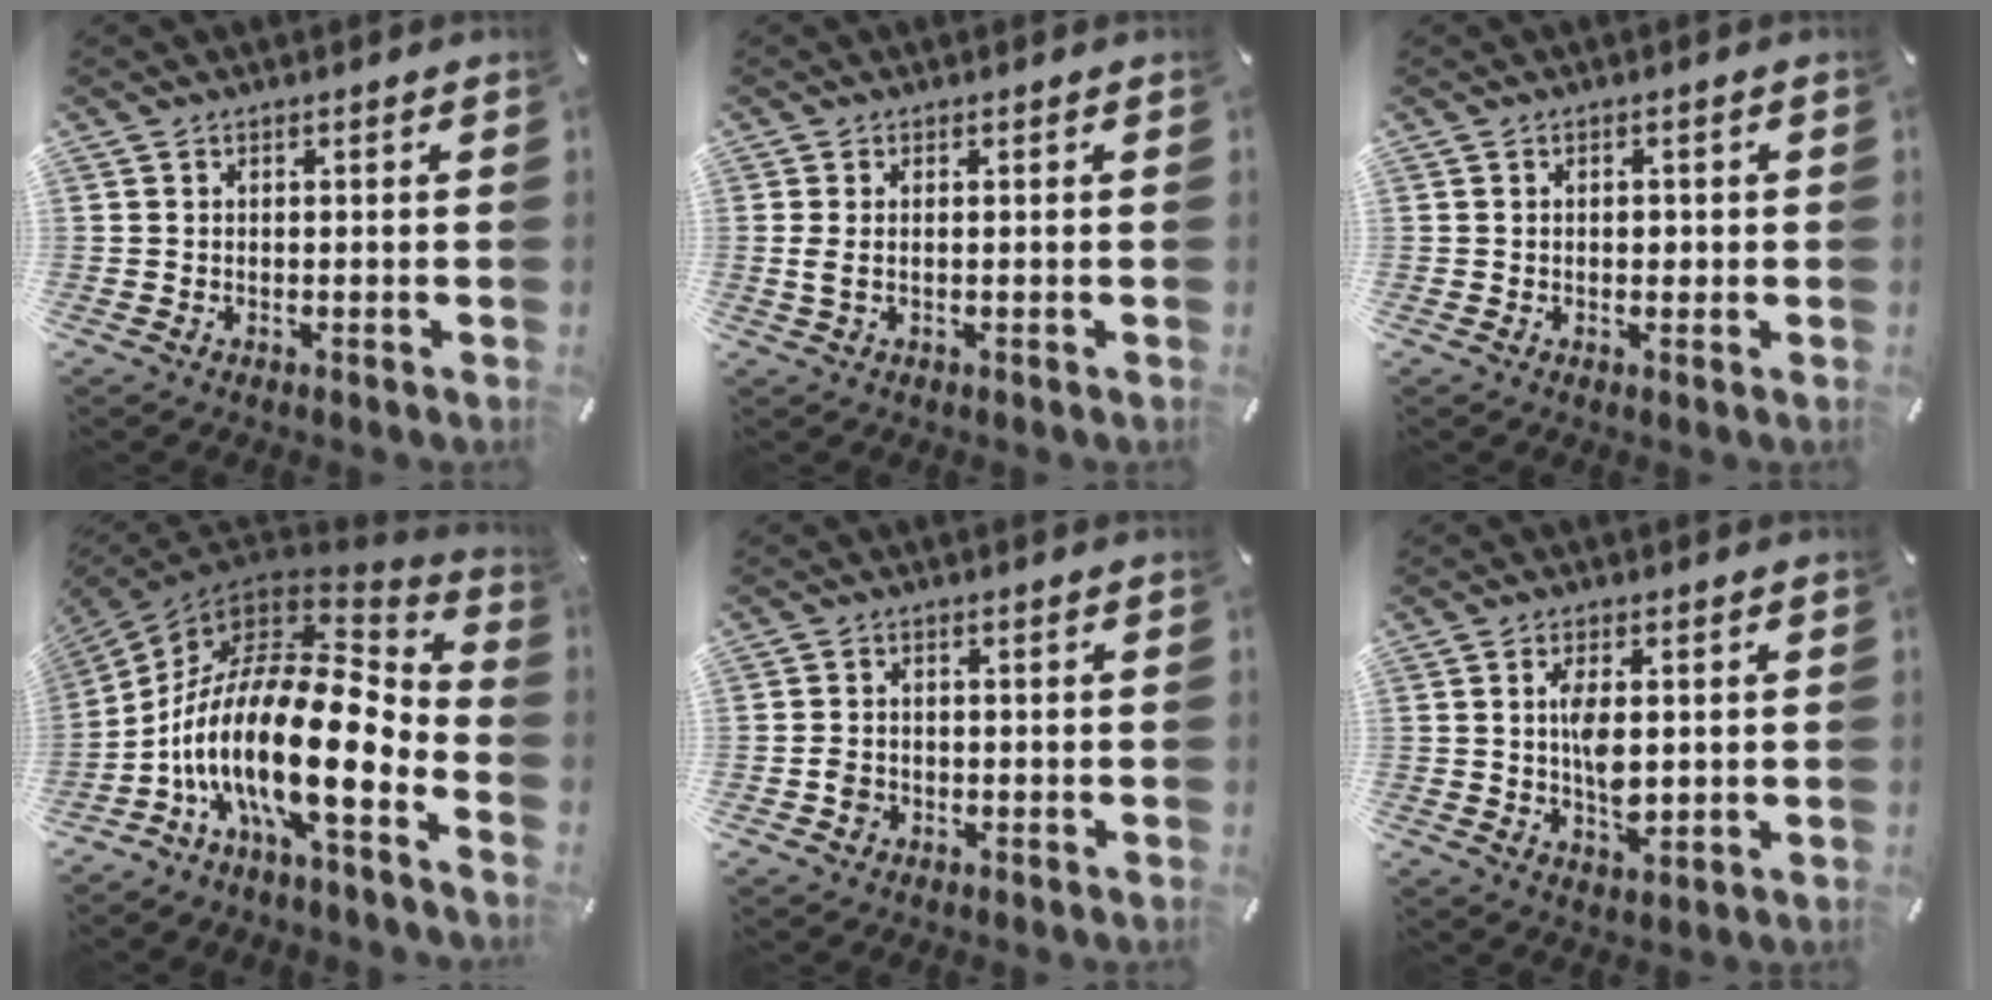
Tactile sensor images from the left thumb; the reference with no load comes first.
{"total": 2.2, "force": [0.0, 0.6, 2.2], "torque": [-0.040, -0.002, 0.001]}
{"total": 1.1, "force": [-0.1, 0.9, 0.6], "torque": [-0.006, 0.001, -0.004]}
{"total": 23.8, "force": [-6.7, 9.1, 20.9], "torque": [-0.426, -0.037, -0.126]}
{"total": 2.5, "force": [-1.0, 2.0, 1.0], "torque": [-0.015, 0.006, -0.020]}
{"total": 6.9, "force": [0.5, 3.5, 6.0], "torque": [-0.119, -0.004, 0.001]}